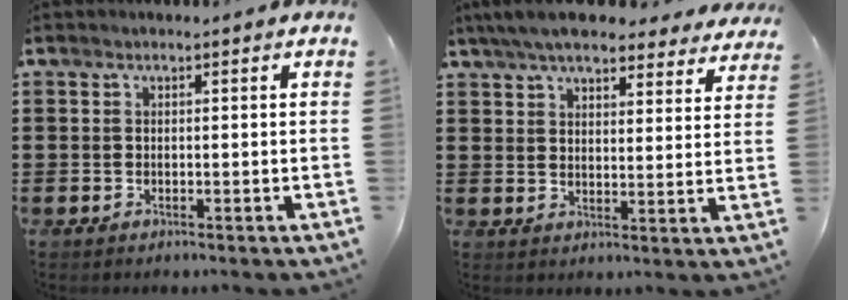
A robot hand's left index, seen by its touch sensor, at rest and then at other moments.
{"total": 7.0, "force": [6.3, 1.2, 2.7], "torque": [-0.076, -0.014, 0.116]}